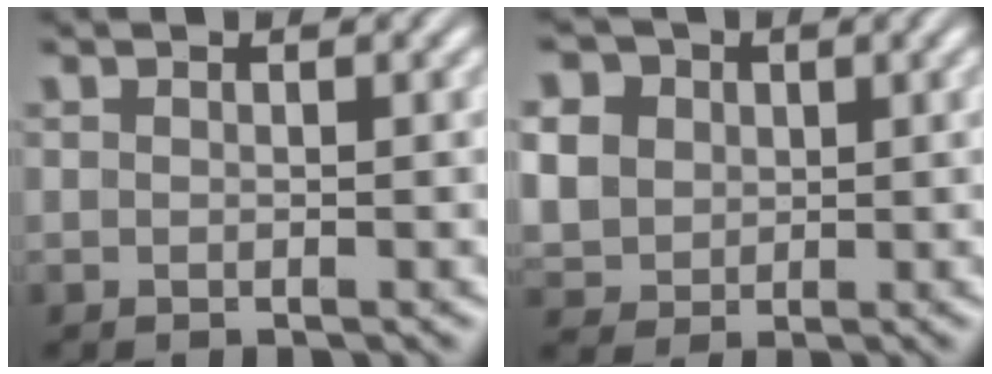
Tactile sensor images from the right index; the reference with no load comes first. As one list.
[{"total": 7.8, "force": [1.4, 7.0, 3.3], "torque": [-0.089, -0.011, 0.024]}]